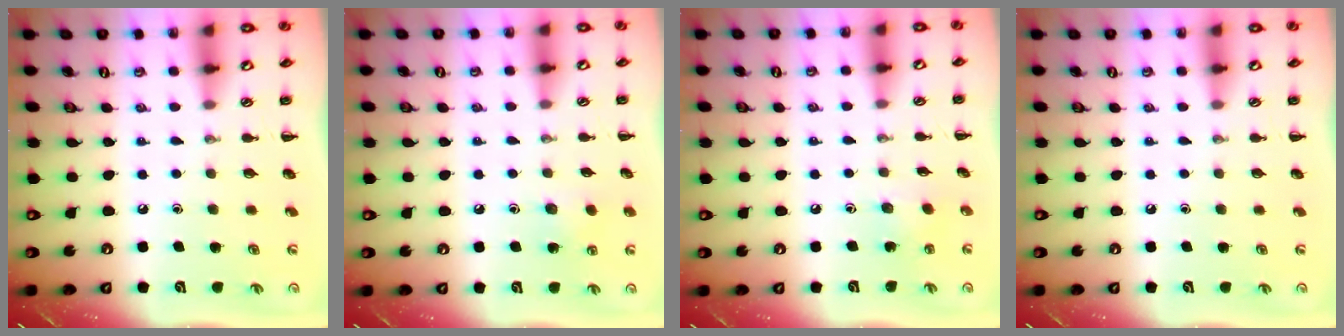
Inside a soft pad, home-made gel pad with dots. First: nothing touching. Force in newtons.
{"total": 6.0, "press": 5.8, "slide": 1.4}
{"total": 3.2, "press": 3.1, "slide": 0.9}
{"total": 0.0}